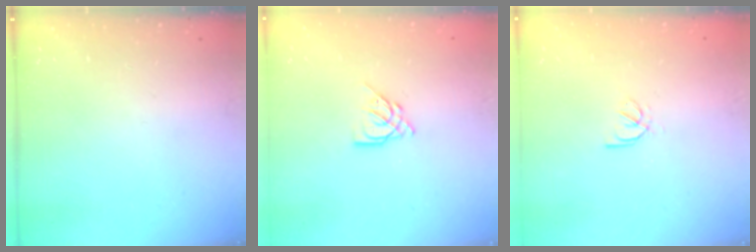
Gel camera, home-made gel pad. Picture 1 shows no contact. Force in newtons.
{"total": 6.7, "press": 6.7, "slide": 0.2}
{"total": 2.2, "press": 2.2, "slide": 0.5}